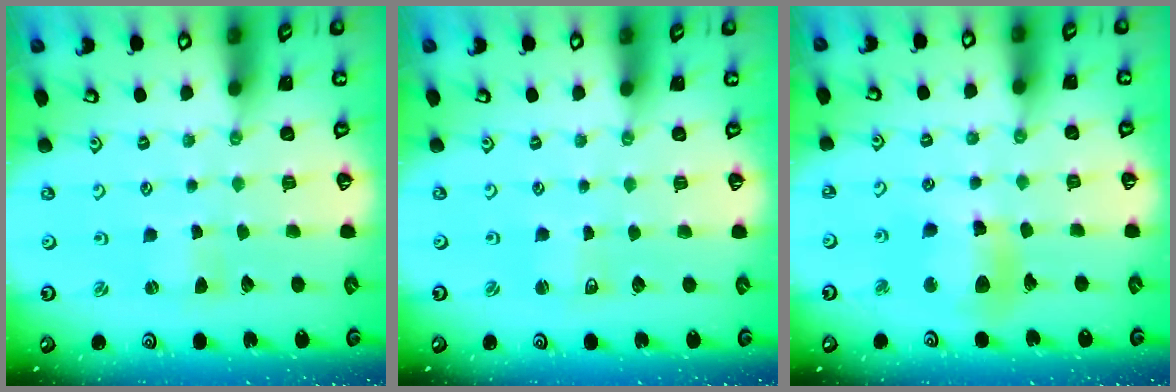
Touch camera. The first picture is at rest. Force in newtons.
{"total": 2.0, "press": 2.0, "slide": 0.3}
{"total": 11.3, "press": 11.2, "slide": 1.4}